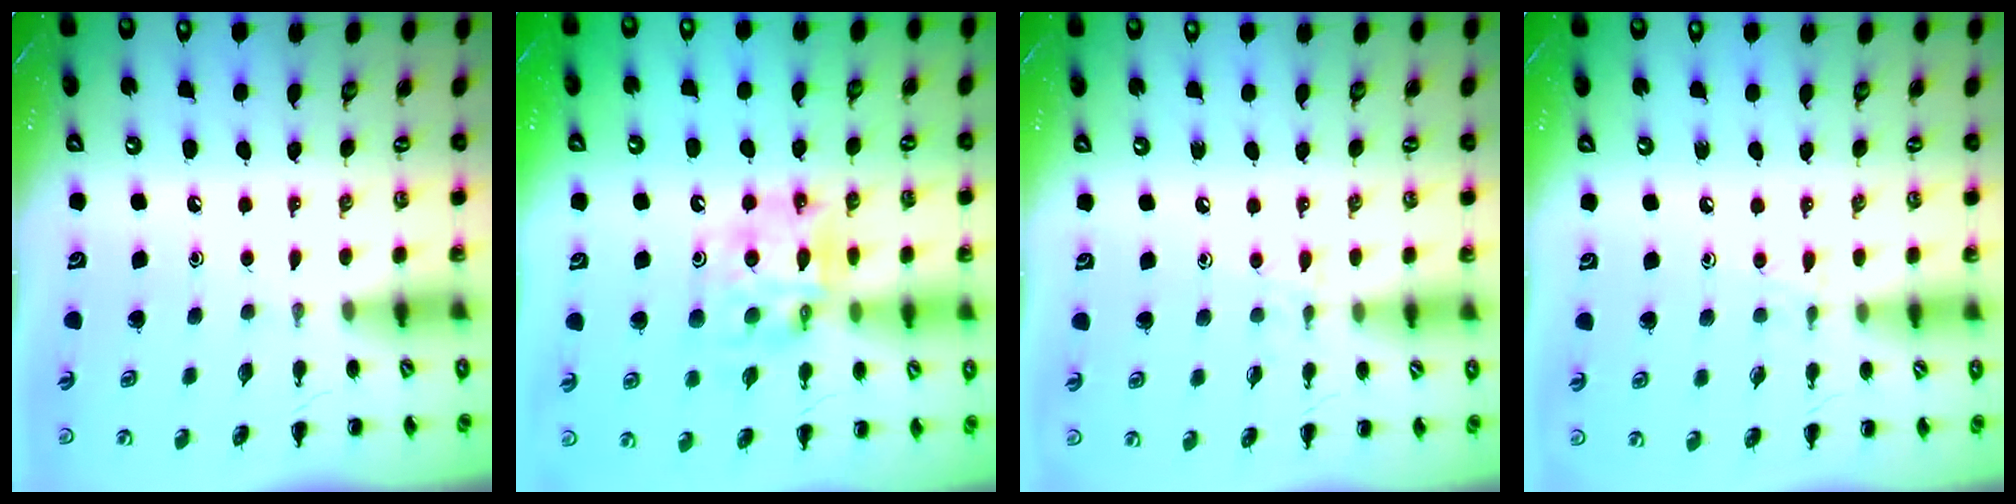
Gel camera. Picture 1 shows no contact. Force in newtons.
{"total": 11.7, "press": 11.2, "slide": 3.2}
{"total": 4.7, "press": 4.4, "slide": 1.5}
{"total": 5.1, "press": 4.8, "slide": 1.5}